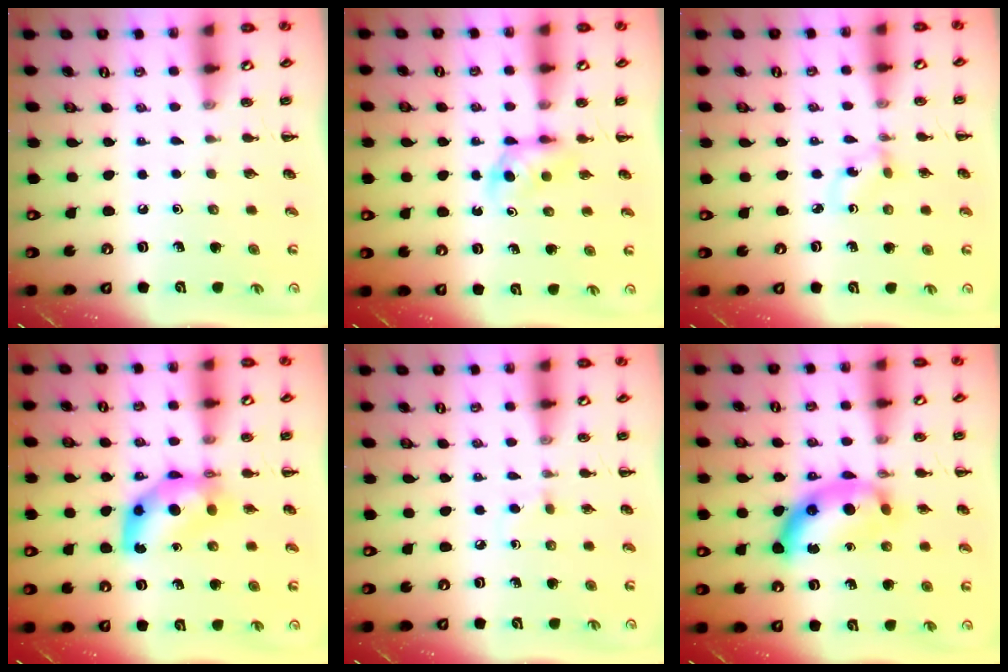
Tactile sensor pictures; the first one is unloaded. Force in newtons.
{"total": 3.5, "press": 3.2, "slide": 1.5}
{"total": 1.7, "press": 1.6, "slide": 0.7}
{"total": 7.7, "press": 7.5, "slide": 1.4}
{"total": 2.4, "press": 2.1, "slide": 1.0}
{"total": 12.7, "press": 12.7, "slide": 0.4}